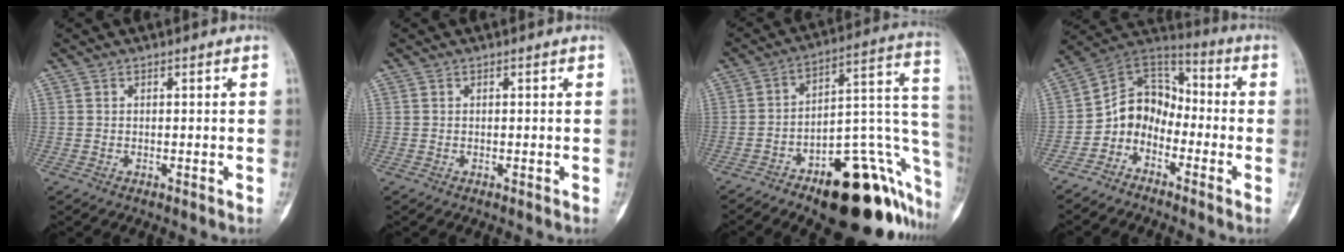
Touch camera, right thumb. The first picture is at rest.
{"total": 0.0}
{"total": 27.3, "force": [-12.2, 10.7, 22.0], "torque": [-0.198, 0.088, -0.168]}
{"total": 9.9, "force": [-4.4, 7.8, 4.2], "torque": [-0.044, 0.080, -0.103]}